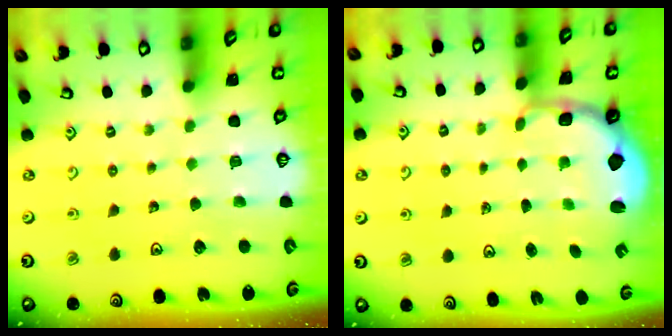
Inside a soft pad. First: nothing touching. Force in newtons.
{"total": 2.1, "press": 1.3, "slide": 1.6}